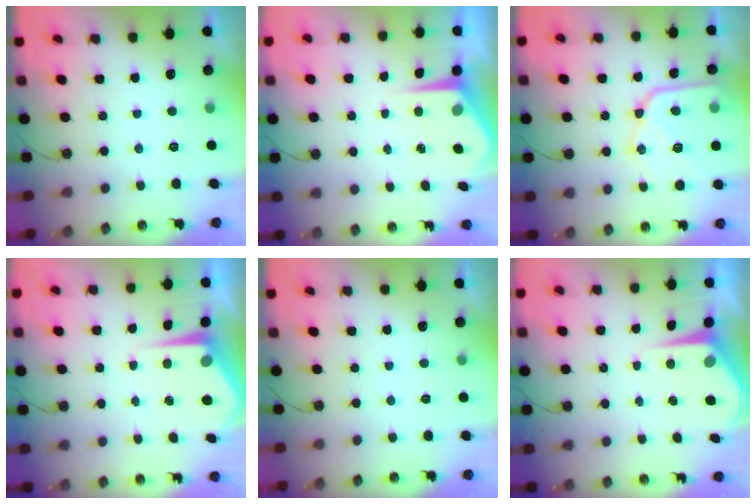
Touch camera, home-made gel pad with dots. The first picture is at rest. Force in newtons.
{"total": 6.1, "press": 6.1, "slide": 0.2}
{"total": 16.6, "press": 16.5, "slide": 1.6}
{"total": 5.6, "press": 5.6, "slide": 0.2}
{"total": 0.0}
{"total": 5.1, "press": 5.0, "slide": 0.3}